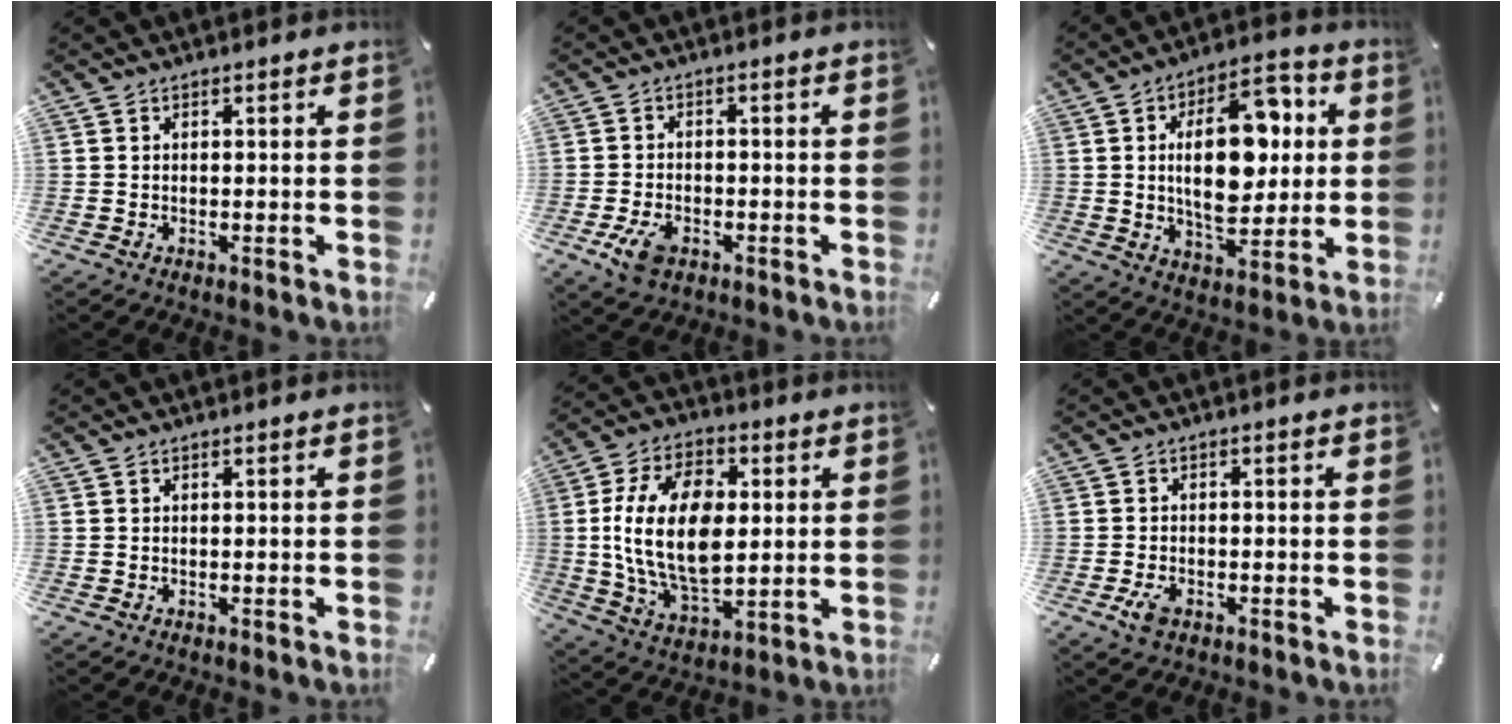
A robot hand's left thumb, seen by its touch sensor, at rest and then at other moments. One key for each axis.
{"total": 5.7, "fx": -2.8, "fy": 3.4, "fz": 3.6, "tx": -0.089, "ty": 0.006, "tz": -0.056}
{"total": 18.3, "fx": 2.7, "fy": 10.7, "fz": 14.6, "tx": -0.225, "ty": 0.001, "tz": 0.041}
{"total": 0.0}
{"total": 18.3, "fx": 1.6, "fy": 11.6, "fz": 14.0, "tx": -0.292, "ty": 0.007, "tz": 0.029}
{"total": 3.6, "fx": -1.7, "fy": 2.0, "fz": 2.5, "tx": -0.061, "ty": 0.000, "tz": -0.034}